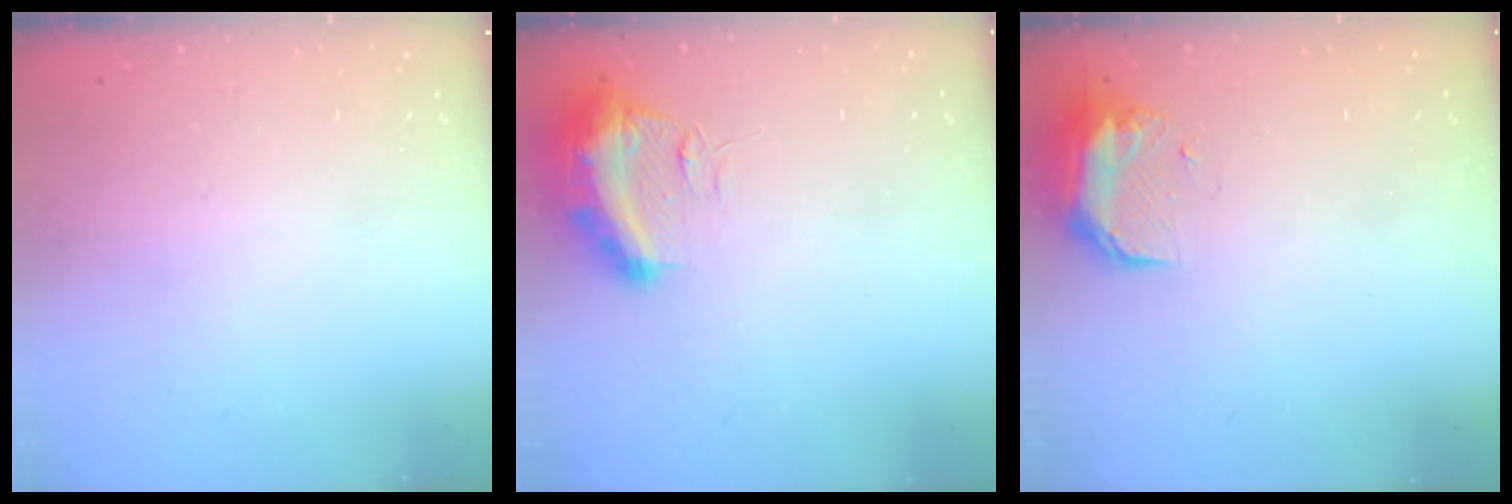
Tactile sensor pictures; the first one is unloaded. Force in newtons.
{"total": 17.3, "press": 13.2, "slide": 11.2}
{"total": 9.3, "press": 9.1, "slide": 1.9}